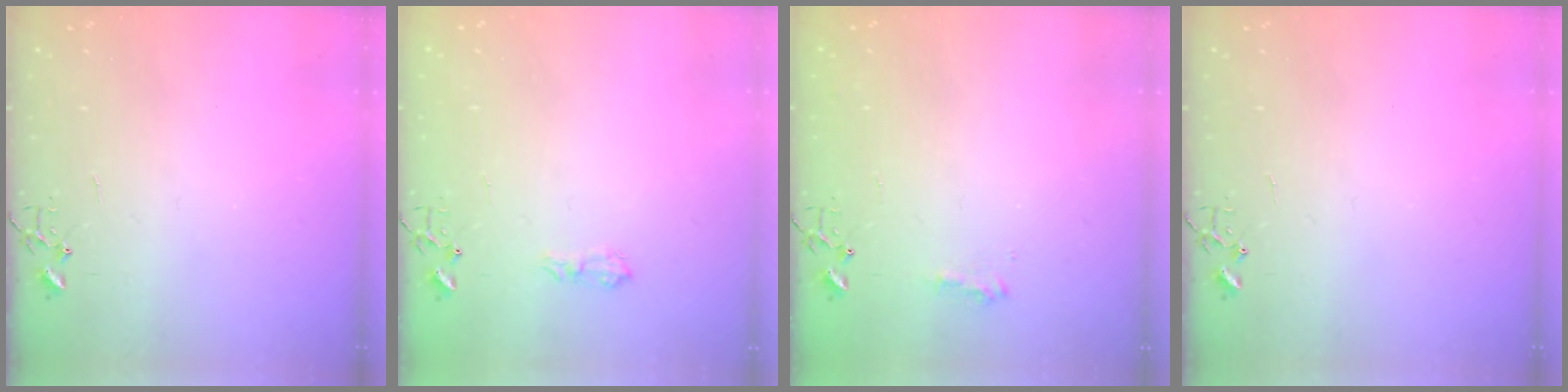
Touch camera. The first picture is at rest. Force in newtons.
{"total": 7.0, "press": 6.9, "slide": 0.9}
{"total": 7.8, "press": 7.8, "slide": 0.3}
{"total": 0.0}